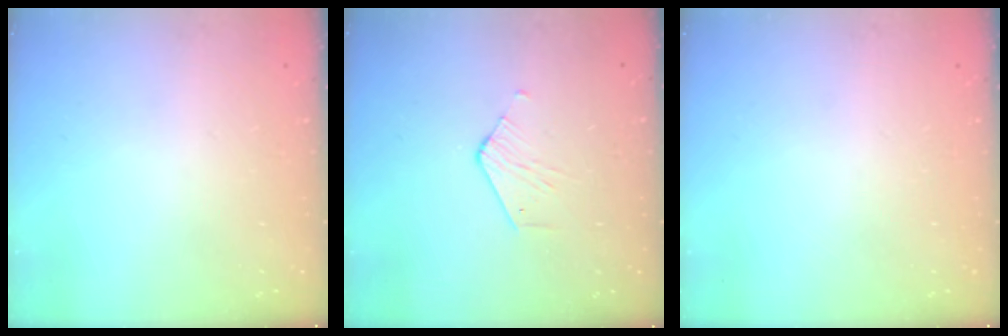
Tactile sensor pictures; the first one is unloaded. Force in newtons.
{"total": 2.8, "press": 2.8, "slide": 0.2}
{"total": 0.0}